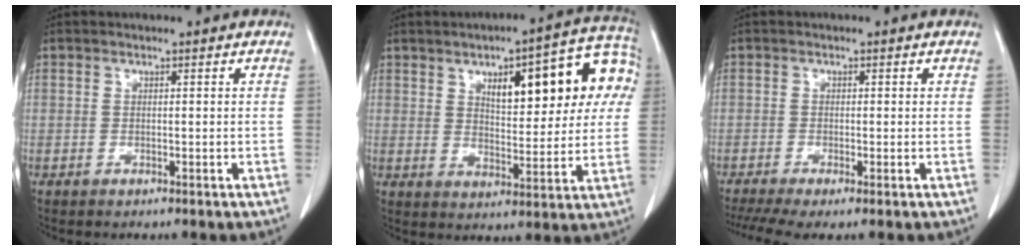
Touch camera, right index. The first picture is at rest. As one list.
[{"total": 16.4, "force": [5.3, 5.4, 14.5], "torque": [-0.190, 0.035, 0.070]}, {"total": 5.3, "force": [-3.3, 1.0, 4.0], "torque": [-0.072, -0.010, -0.060]}]